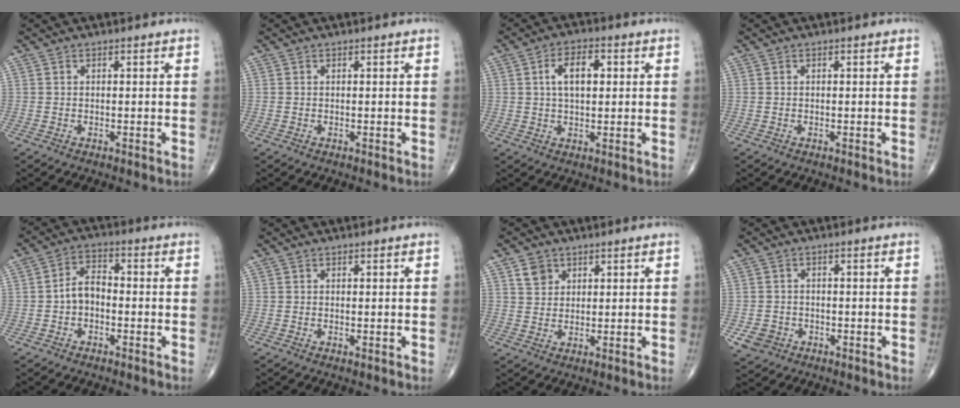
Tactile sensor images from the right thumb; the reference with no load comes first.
{"total": 0.0}
{"total": 6.8, "force": [1.4, 3.7, 5.6], "torque": [-0.090, 0.005, 0.021]}
{"total": 0.0}
{"total": 5.2, "force": [-1.2, 3.5, 3.7], "torque": [-0.055, 0.025, -0.032]}
{"total": 0.0}
{"total": 3.6, "force": [1.9, 2.8, 1.1], "torque": [-0.004, -0.010, 0.035]}
{"total": 3.9, "force": [-1.5, 3.4, 1.2], "torque": [-0.014, 0.007, -0.021]}